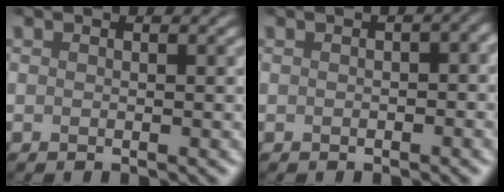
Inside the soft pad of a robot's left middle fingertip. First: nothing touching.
{"total": 2.9, "force": [-0.6, 1.8, 2.2], "torque": [-0.007, 0.009, -0.010]}